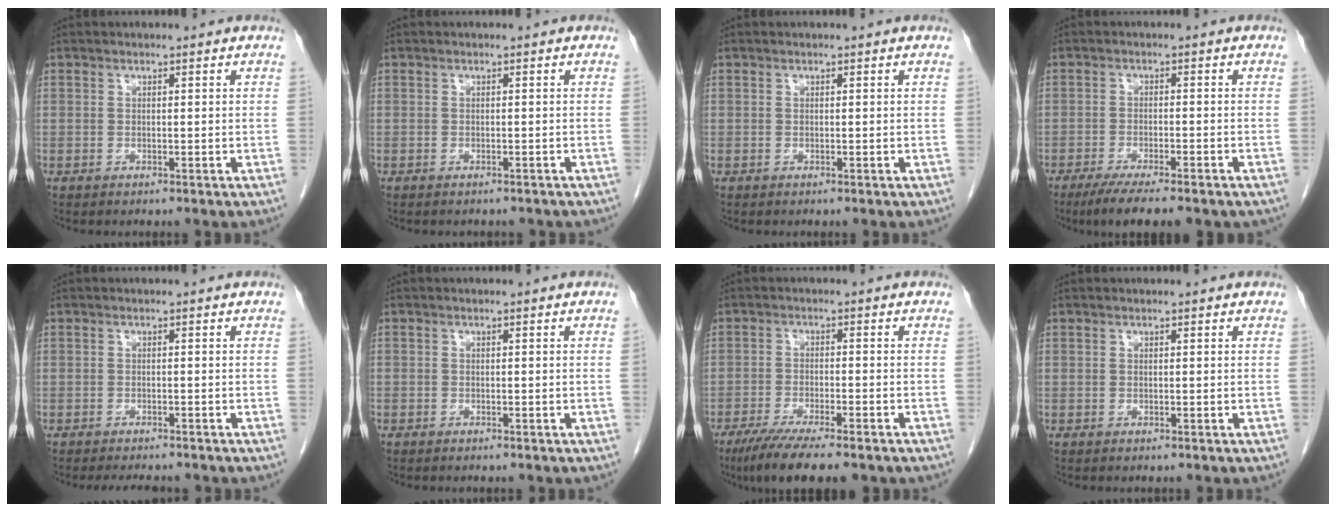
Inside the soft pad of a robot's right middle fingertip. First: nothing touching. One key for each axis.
{"total": 2.9, "fx": -2.5, "fy": 1.0, "fz": 0.9, "tx": -0.015, "ty": -0.004, "tz": -0.026}
{"total": 0.0}
{"total": 9.4, "fx": -7.2, "fy": 1.7, "fz": 5.9, "tx": -0.081, "ty": -0.016, "tz": -0.102}
{"total": 4.6, "fx": -4.2, "fy": 1.1, "fz": 1.7, "tx": -0.017, "ty": -0.005, "tz": -0.057}
{"total": 0.0}
{"total": 10.7, "fx": -8.1, "fy": 1.6, "fz": 6.8, "tx": -0.102, "ty": -0.020, "tz": -0.122}
{"total": 0.0}